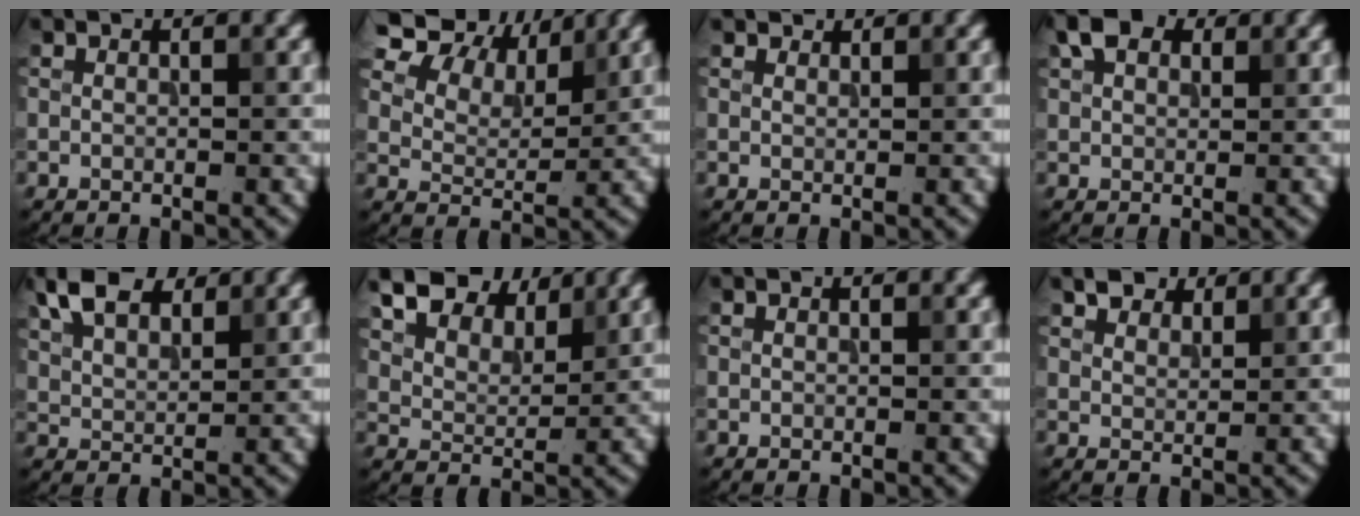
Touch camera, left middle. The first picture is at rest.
{"total": 8.4, "force": [6.2, 4.2, 3.8], "torque": [-0.083, 0.002, 0.111]}
{"total": 1.3, "force": [1.2, 0.4, 0.2], "torque": [-0.005, -0.003, 0.015]}
{"total": 4.0, "force": [2.1, 2.5, 2.3], "torque": [-0.047, 0.009, 0.035]}
{"total": 6.2, "force": [4.1, 3.0, 3.6], "torque": [-0.082, 0.015, 0.077]}
{"total": 9.1, "force": [6.9, 4.3, 4.1], "torque": [-0.094, 0.005, 0.116]}
{"total": 0.0}
{"total": 2.8, "force": [2.3, 1.3, 0.8], "torque": [-0.022, -0.005, 0.049]}